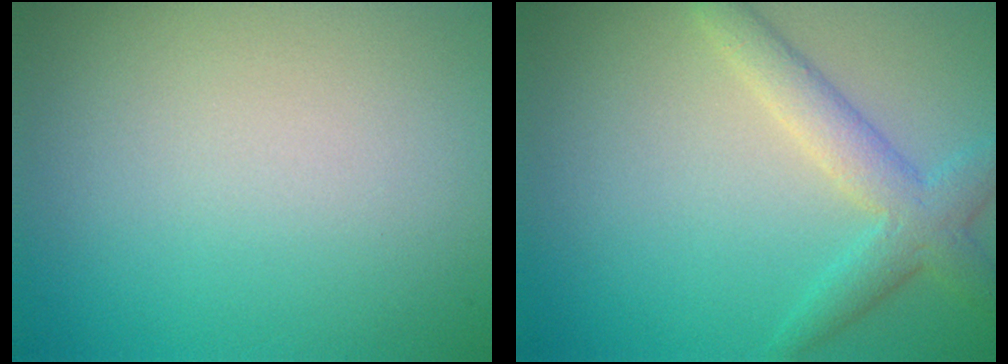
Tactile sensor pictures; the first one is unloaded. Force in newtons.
{"total": 3.5, "press": 3.5, "slide": 0.1}